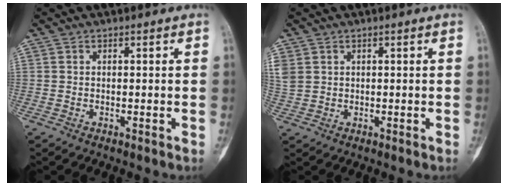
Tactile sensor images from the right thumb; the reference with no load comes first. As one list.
[{"total": 4.2, "force": [1.4, 3.4, 2.1], "torque": [-0.060, 0.010, 0.040]}]